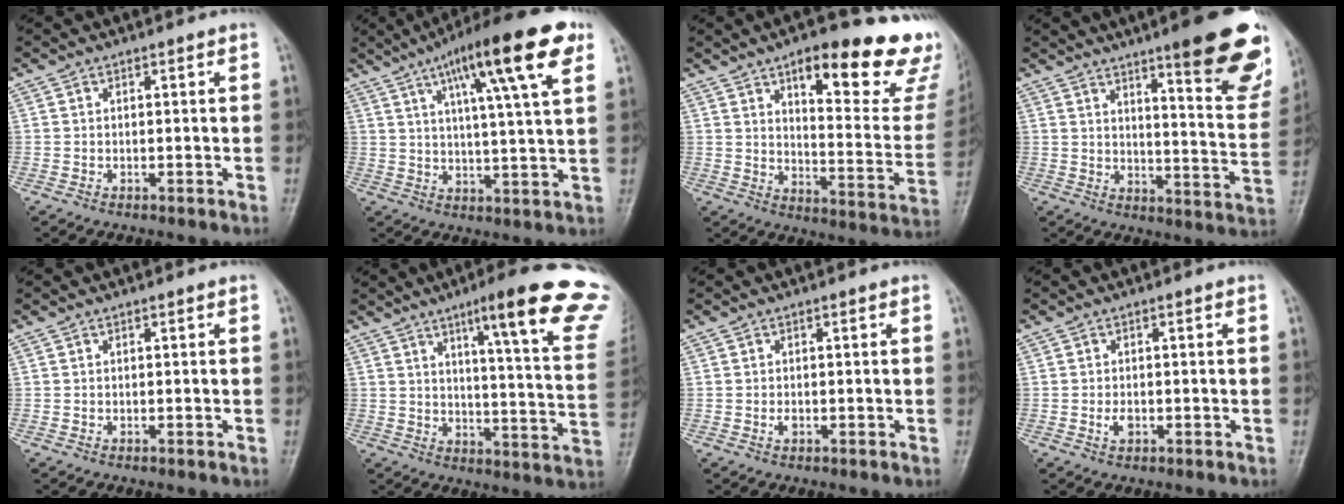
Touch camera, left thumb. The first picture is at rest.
{"total": 17.9, "force": [8.6, 3.2, 15.4], "torque": [-0.225, -0.008, 0.127]}
{"total": 24.9, "force": [14.8, 7.4, 18.6], "torque": [-0.202, -0.070, 0.201]}
{"total": 20.9, "force": [12.8, 4.0, 16.1], "torque": [-0.174, -0.071, 0.170]}
{"total": 0.0}
{"total": 23.0, "force": [14.2, 2.9, 17.8], "torque": [-0.215, -0.062, 0.178]}
{"total": 1.0, "force": [-0.1, 0.6, 0.8], "torque": [-0.013, 0.001, -0.001]}
{"total": 1.6, "force": [-0.4, 1.0, 1.3], "torque": [-0.021, 0.000, -0.005]}